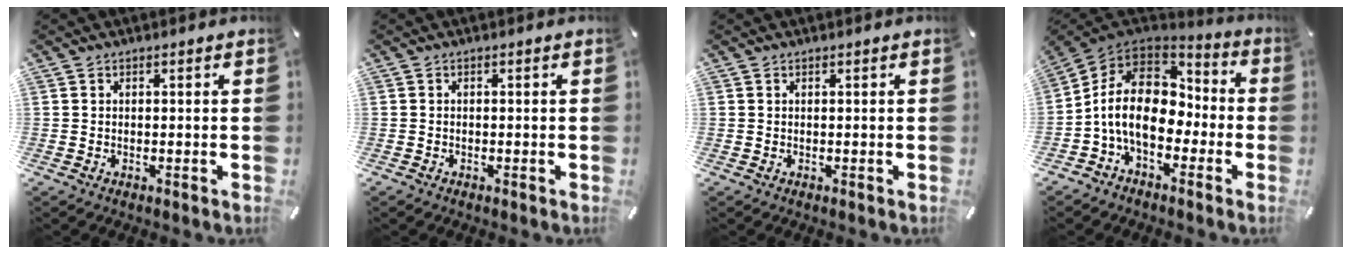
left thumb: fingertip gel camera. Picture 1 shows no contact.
{"total": 0.5, "force": [-0.4, 0.3, 0.1], "torque": [-0.002, 0.002, -0.010]}
{"total": 0.0}
{"total": 14.9, "force": [-2.8, 10.5, 10.2], "torque": [-0.209, 0.018, -0.051]}